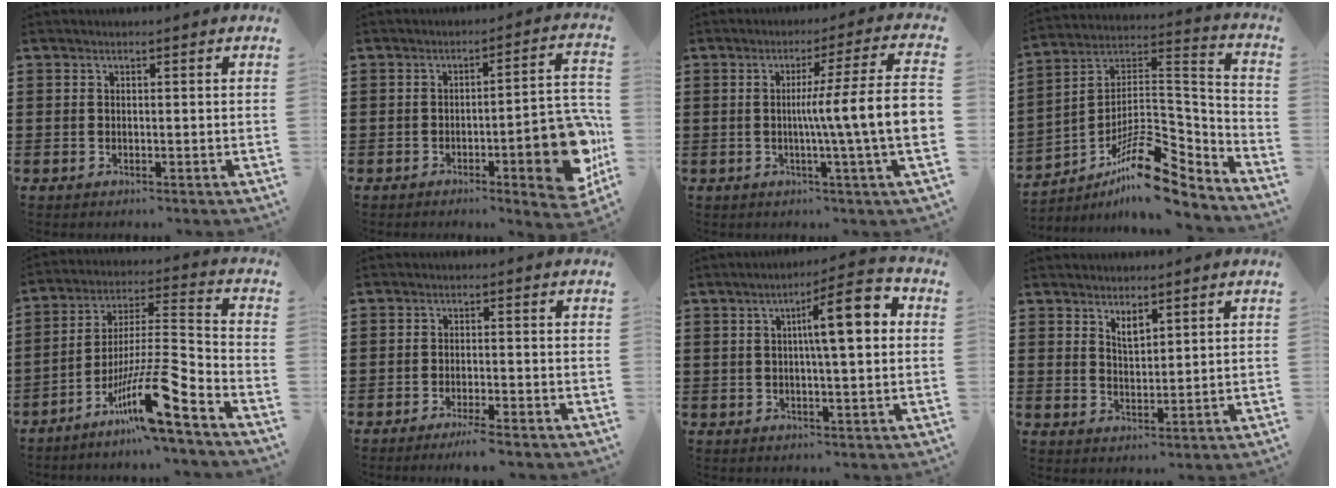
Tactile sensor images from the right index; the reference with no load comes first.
{"total": 10.2, "force": [-3.6, 2.5, 9.2], "torque": [-0.112, -0.009, -0.060]}
{"total": 9.9, "force": [-0.7, -0.8, 9.8], "torque": [-0.163, -0.019, -0.024]}
{"total": 13.6, "force": [-9.1, 5.2, 8.6], "torque": [-0.137, 0.021, -0.169]}
{"total": 13.1, "force": [-8.7, 0.9, 9.7], "torque": [-0.180, 0.000, -0.164]}
{"total": 2.7, "force": [-2.3, -0.4, 1.4], "torque": [-0.030, -0.005, -0.044]}
{"total": 9.2, "force": [1.4, 1.8, 8.9], "torque": [-0.137, -0.005, 0.011]}
{"total": 2.5, "force": [1.9, 0.9, 1.3], "torque": [-0.029, 0.003, 0.035]}